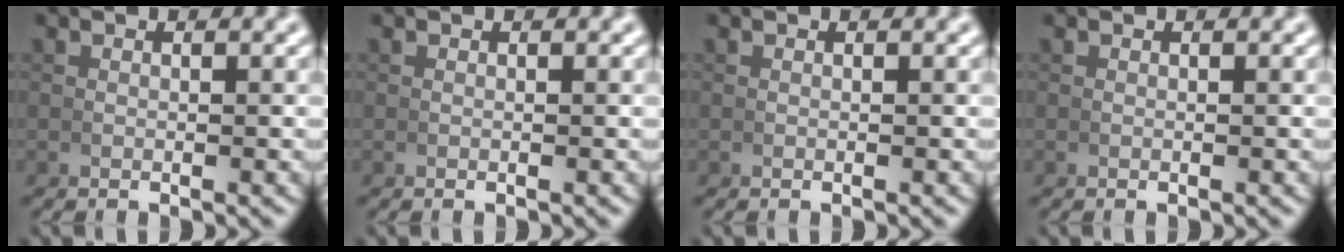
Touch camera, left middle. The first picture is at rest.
{"total": 0.0}
{"total": 0.0}
{"total": 0.0}